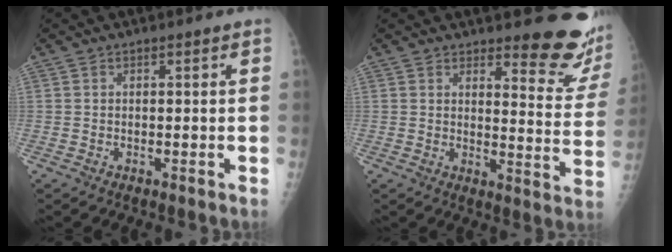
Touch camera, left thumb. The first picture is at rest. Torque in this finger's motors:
{"motor_torque": [1.03, 0.13, 0.79, -0.31, 0.19]}